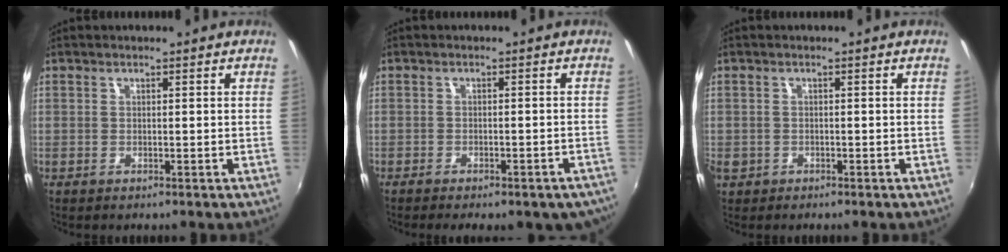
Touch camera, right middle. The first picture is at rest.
{"total": 9.3, "force": [-7.1, 3.0, 5.1], "torque": [-0.095, -0.024, -0.083]}
{"total": 2.3, "force": [-1.0, 1.9, 0.8], "torque": [-0.020, -0.004, -0.015]}